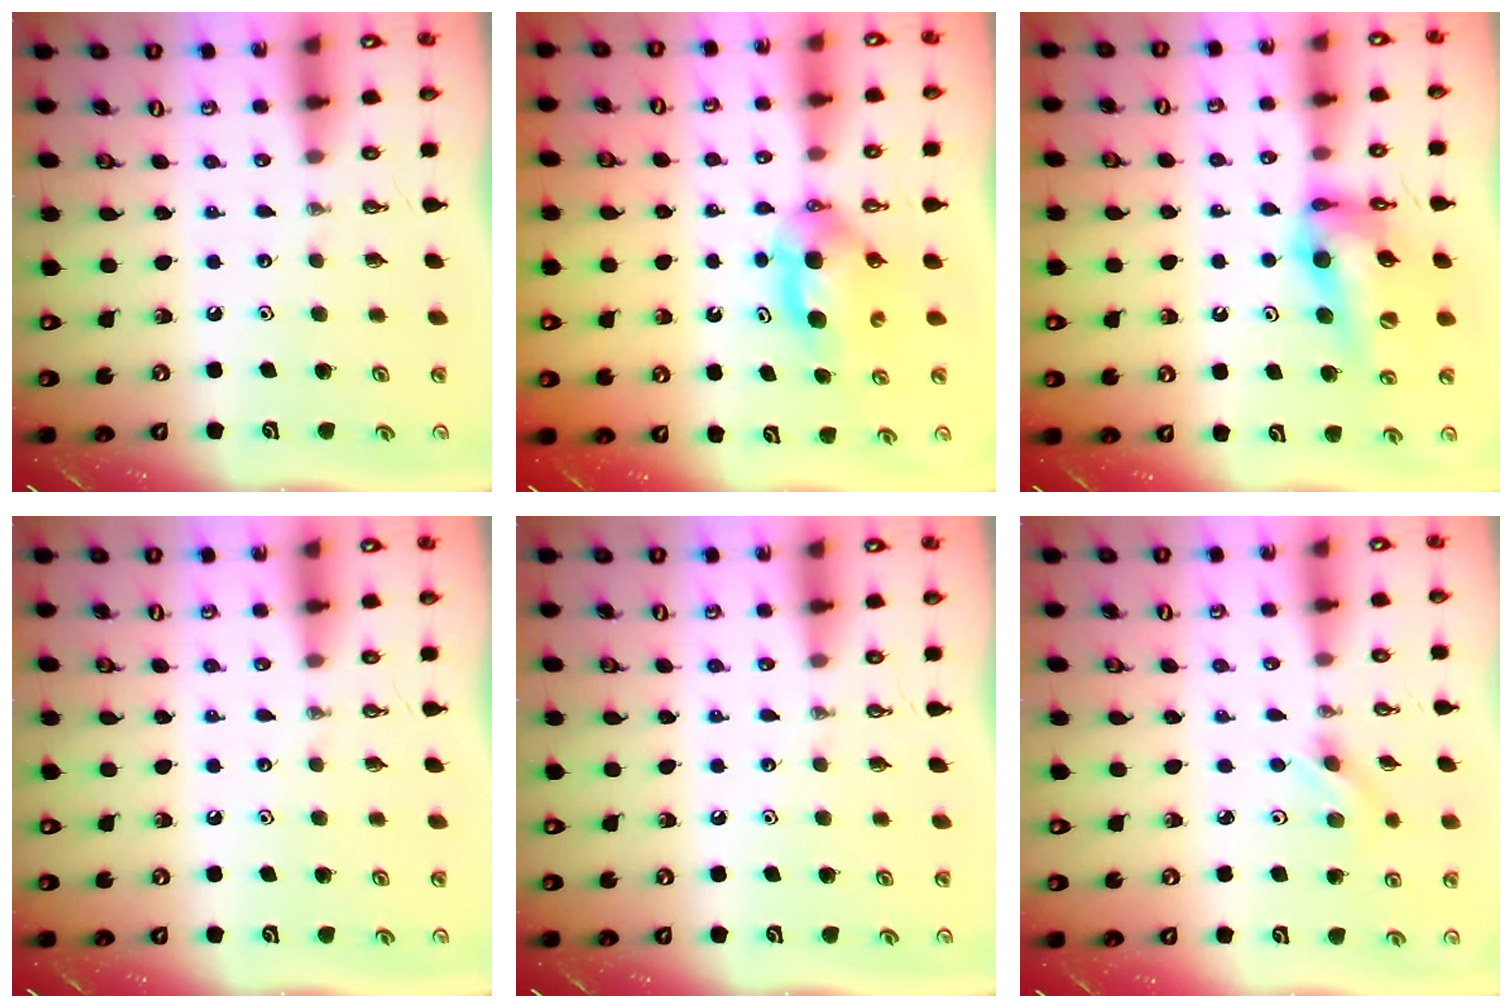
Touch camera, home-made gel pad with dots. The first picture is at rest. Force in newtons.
{"total": 7.1, "press": 5.1, "slide": 5.0}
{"total": 13.6, "press": 12.8, "slide": 4.6}
{"total": 0.0}
{"total": 0.0}
{"total": 3.1, "press": 2.8, "slide": 1.4}